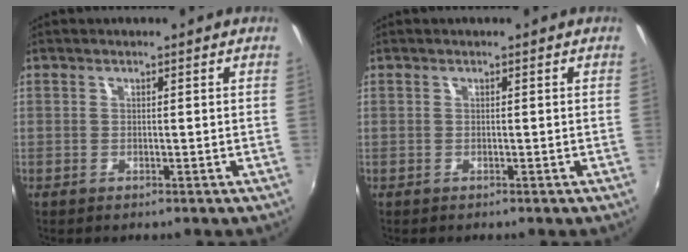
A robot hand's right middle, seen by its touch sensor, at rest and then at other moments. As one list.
[{"total": 0.0}]